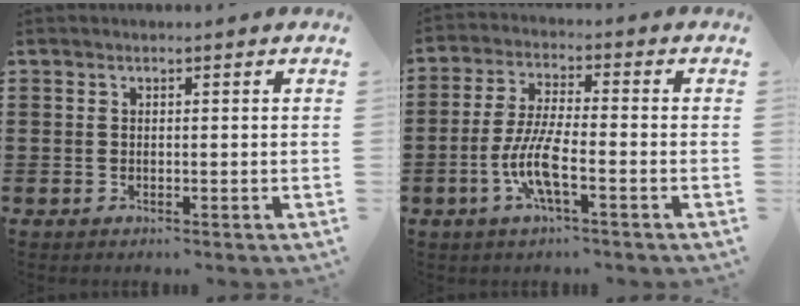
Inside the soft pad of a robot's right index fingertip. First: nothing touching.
{"total": 7.7, "force": [-3.0, 1.7, 6.9], "torque": [-0.161, -0.015, -0.064]}